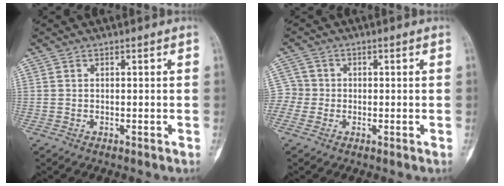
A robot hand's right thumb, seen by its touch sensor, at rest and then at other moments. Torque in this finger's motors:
{"motor_torque": [0.15, -0.15, -0.13, -0.40, -0.09]}